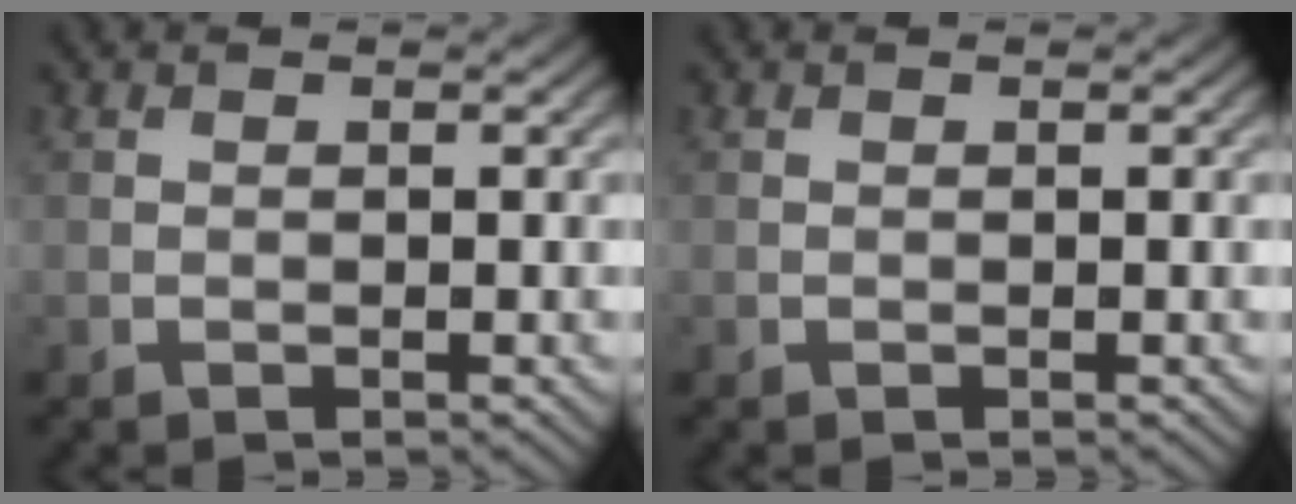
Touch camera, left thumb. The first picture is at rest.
{"total": 0.0}